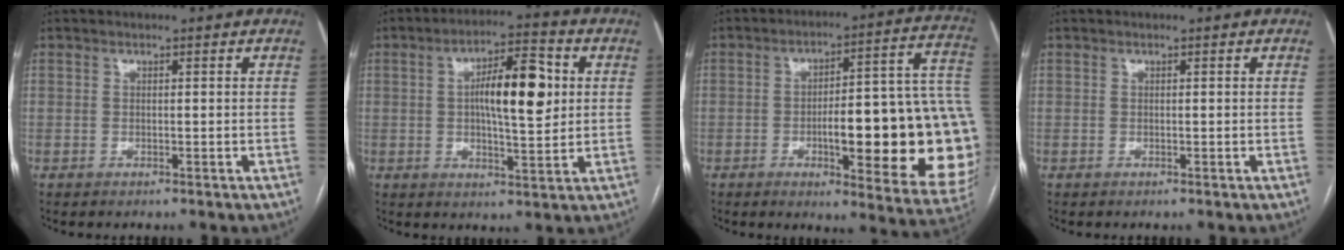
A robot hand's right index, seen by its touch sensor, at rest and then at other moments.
{"total": 11.2, "force": [1.7, 3.0, 10.6], "torque": [-0.174, 0.018, 0.025]}
{"total": 25.8, "force": [-4.0, 5.2, 24.9], "torque": [-0.240, 0.023, -0.043]}
{"total": 0.0}